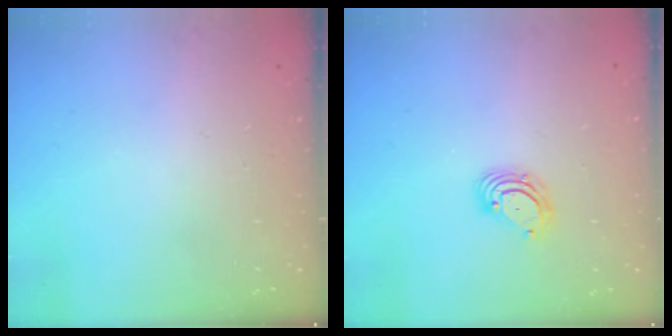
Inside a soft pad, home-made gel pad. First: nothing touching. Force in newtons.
{"total": 3.9, "press": 3.9, "slide": 0.2}